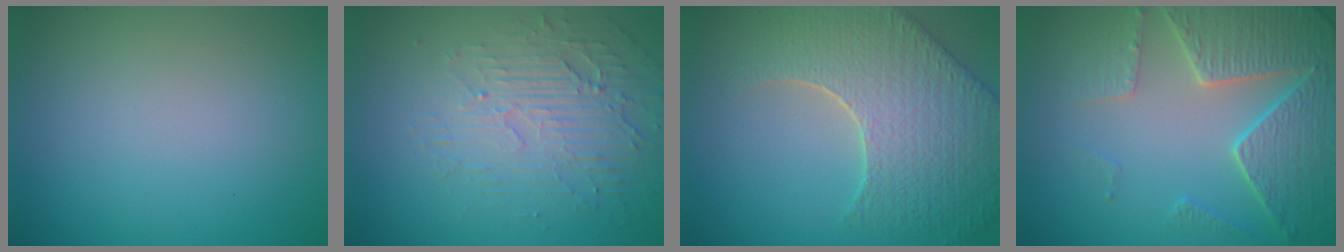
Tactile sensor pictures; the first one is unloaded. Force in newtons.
{"total": 3.7, "press": 3.2, "slide": 1.8}
{"total": 9.0, "press": 6.4, "slide": 6.4}
{"total": 6.2, "press": 5.2, "slide": 3.4}